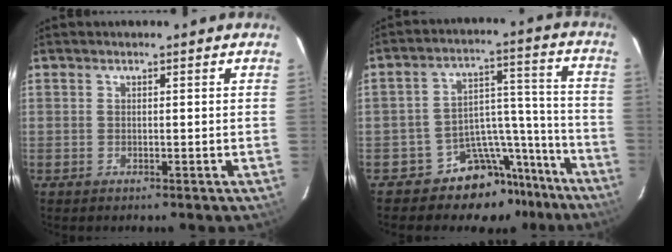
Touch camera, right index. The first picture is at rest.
{"total": 13.5, "force": [-11.4, 6.8, 2.0], "torque": [-0.015, 0.075, -0.167]}